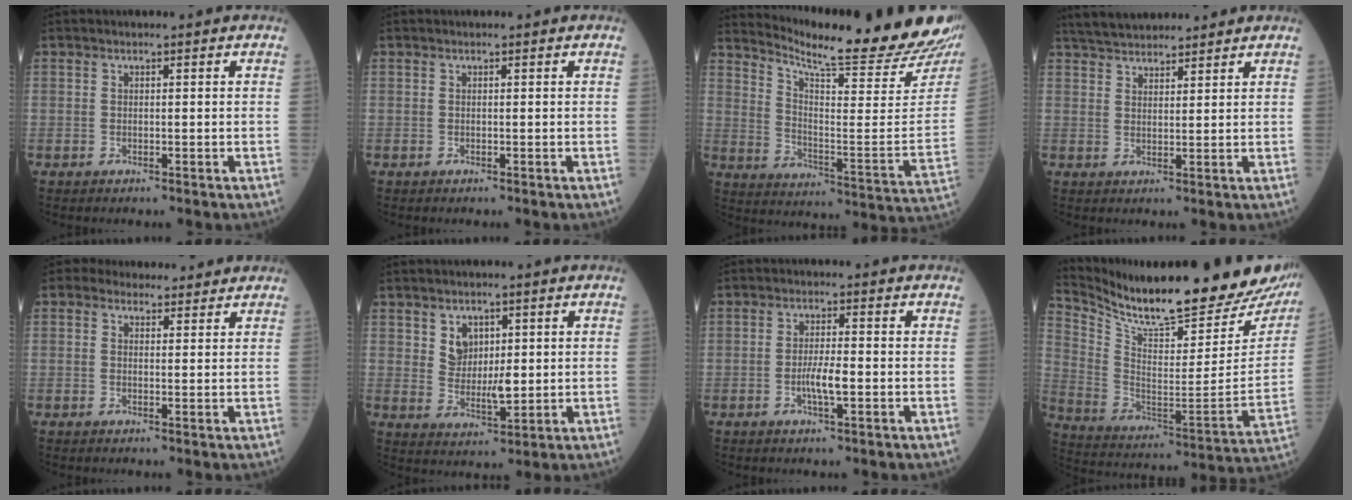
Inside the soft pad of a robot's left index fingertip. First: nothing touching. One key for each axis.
{"total": 0.0}
{"total": 24.1, "fx": 22.2, "fy": 0.6, "fz": 9.3, "tx": -0.154, "ty": -0.109, "tz": 0.291}
{"total": 9.3, "fx": 8.5, "fy": 2.0, "fz": 3.1, "tx": -0.054, "ty": 0.032, "tz": 0.139}
{"total": 6.0, "fx": 5.4, "fy": 2.5, "fz": 0.9, "tx": -0.003, "ty": 0.015, "tz": 0.064}
{"total": 5.0, "fx": 2.0, "fy": 3.1, "fz": 3.4, "tx": -0.068, "ty": 0.003, "tz": 0.045}
{"total": 3.5, "fx": -0.9, "fy": 0.4, "fz": 3.4, "tx": -0.069, "ty": -0.002, "tz": -0.017}
{"total": 28.4, "fx": 25.1, "fy": 4.1, "fz": 12.7, "tx": -0.223, "ty": -0.092, "tz": 0.358}